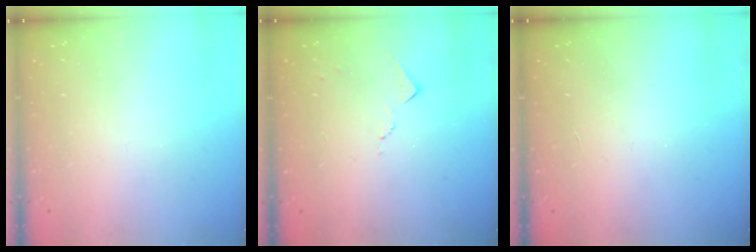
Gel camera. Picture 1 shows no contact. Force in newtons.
{"total": 6.0, "press": 5.9, "slide": 0.8}
{"total": 2.1, "press": 2.1, "slide": 0.4}